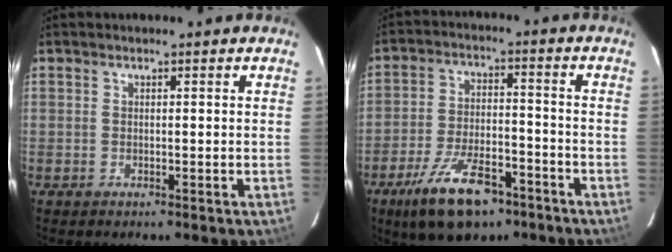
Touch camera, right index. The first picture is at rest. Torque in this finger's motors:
{"motor_torque": [1.25, -0.89, 0.63, 0.14]}